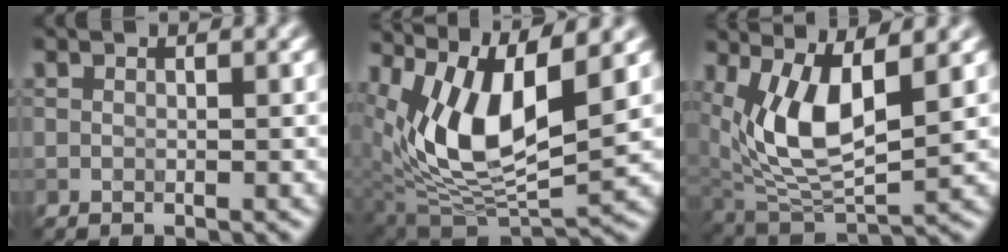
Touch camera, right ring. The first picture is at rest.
{"total": 10.4, "force": [3.9, 4.2, 8.7], "torque": [-0.164, -0.007, 0.077]}
{"total": 7.6, "force": [2.0, 3.1, 6.6], "torque": [-0.140, -0.012, 0.042]}